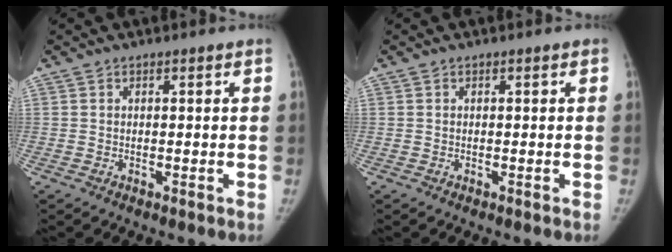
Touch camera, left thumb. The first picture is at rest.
{"total": 0.0}